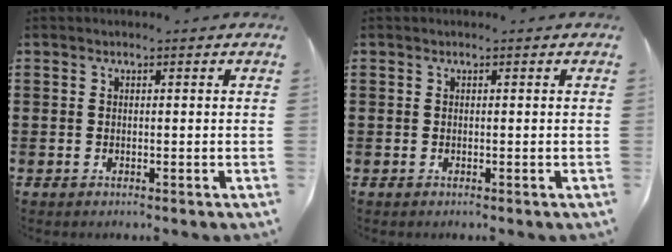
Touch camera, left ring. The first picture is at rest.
{"total": 0.0}